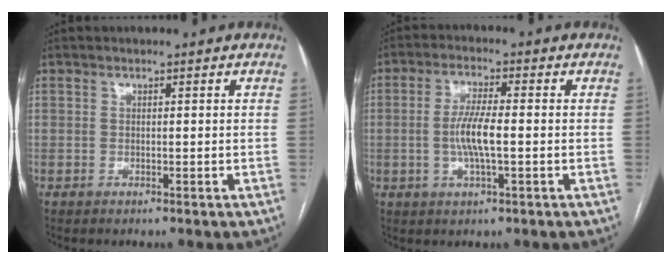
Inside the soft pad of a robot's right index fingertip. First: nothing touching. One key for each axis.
{"total": 6.1, "fx": -0.7, "fy": 0.8, "fz": 6.0, "tx": -0.123, "ty": -0.002, "tz": -0.016}